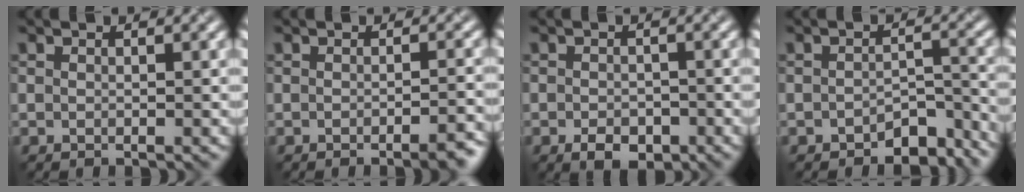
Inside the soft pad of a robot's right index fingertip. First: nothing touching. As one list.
[{"total": 2.3, "force": [-1.6, 0.5, 1.5], "torque": [-0.013, 0.003, -0.025]}, {"total": 2.7, "force": [-1.2, 1.7, 1.7], "torque": [-0.025, -0.003, -0.024]}, {"total": 4.6, "force": [-3.7, 2.0, 2.0], "torque": [-0.022, -0.003, -0.053]}]